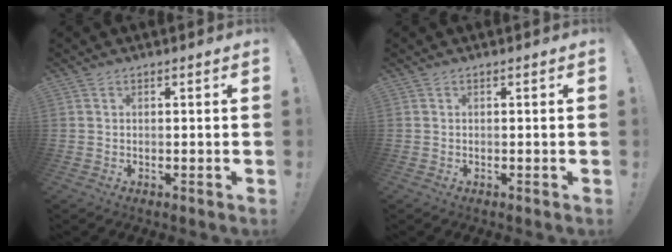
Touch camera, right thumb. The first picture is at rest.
{"total": 0.0}